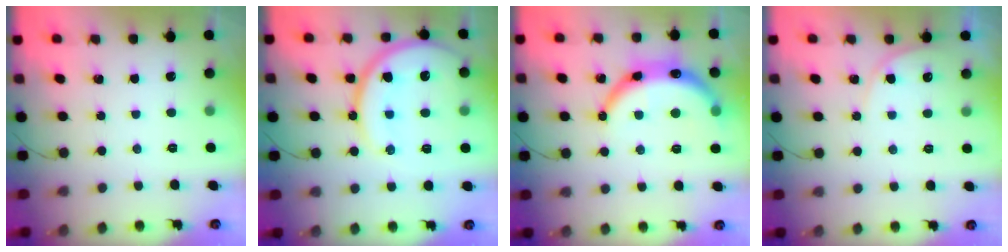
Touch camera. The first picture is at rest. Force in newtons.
{"total": 17.7, "press": 17.6, "slide": 1.7}
{"total": 14.4, "press": 14.3, "slide": 1.8}
{"total": 4.8, "press": 4.7, "slide": 0.4}